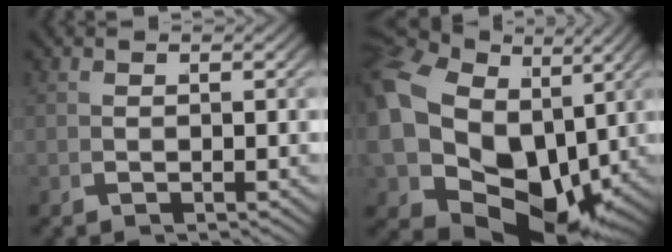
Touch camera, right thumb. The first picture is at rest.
{"total": 19.7, "force": [-0.4, 14.6, 13.3], "torque": [-0.265, -0.052, 0.005]}